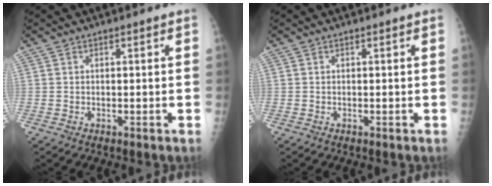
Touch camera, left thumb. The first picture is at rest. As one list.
[{"total": 0.0}]